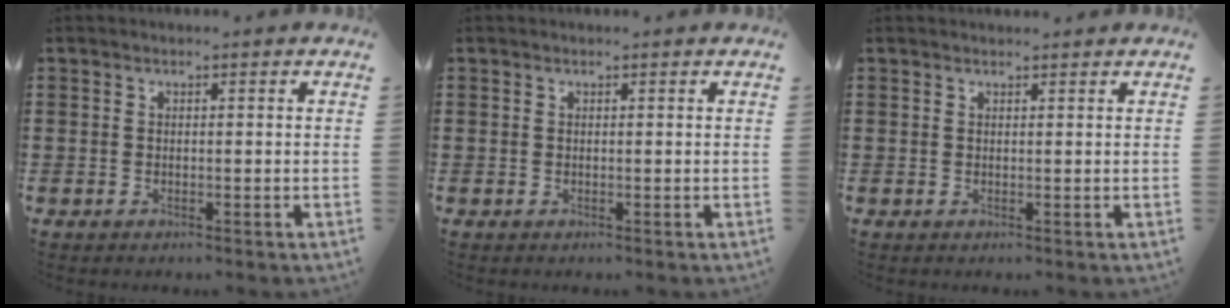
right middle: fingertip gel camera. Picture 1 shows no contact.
{"total": 0.0}
{"total": 0.7, "force": [0.7, 0.1, 0.1], "torque": [0.004, -0.003, 0.011]}